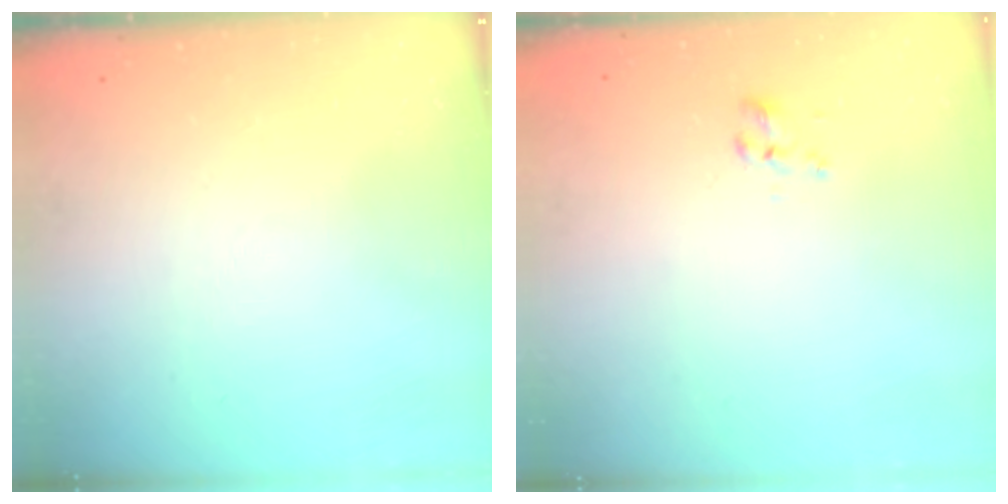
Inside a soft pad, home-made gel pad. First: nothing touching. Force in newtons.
{"total": 2.1, "press": 1.8, "slide": 1.1}